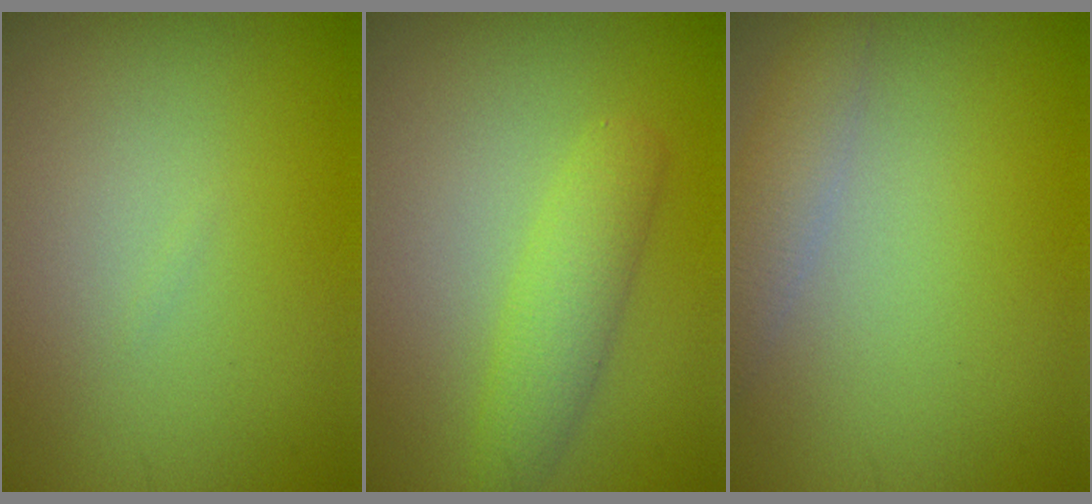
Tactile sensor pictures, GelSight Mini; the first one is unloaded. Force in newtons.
{"total": 3.0, "press": 3.0, "slide": 0.1}
{"total": 2.4, "press": 2.4, "slide": 0.2}